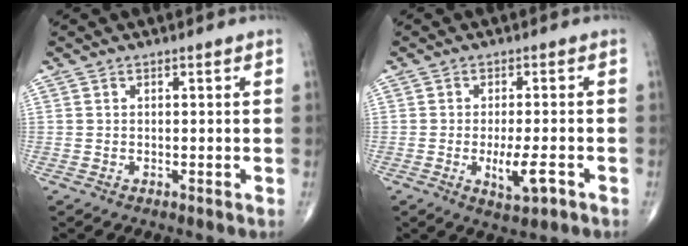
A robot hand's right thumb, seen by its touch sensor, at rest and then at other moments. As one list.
[{"total": 5.6, "force": [-2.0, 1.6, 4.9], "torque": [-0.081, -0.003, -0.027]}]